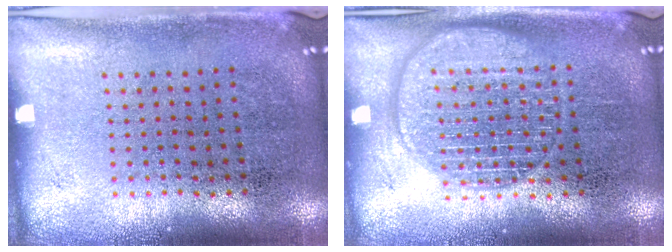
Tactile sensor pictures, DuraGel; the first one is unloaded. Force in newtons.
{"total": 3.3, "press": 3.3, "slide": 0.5}